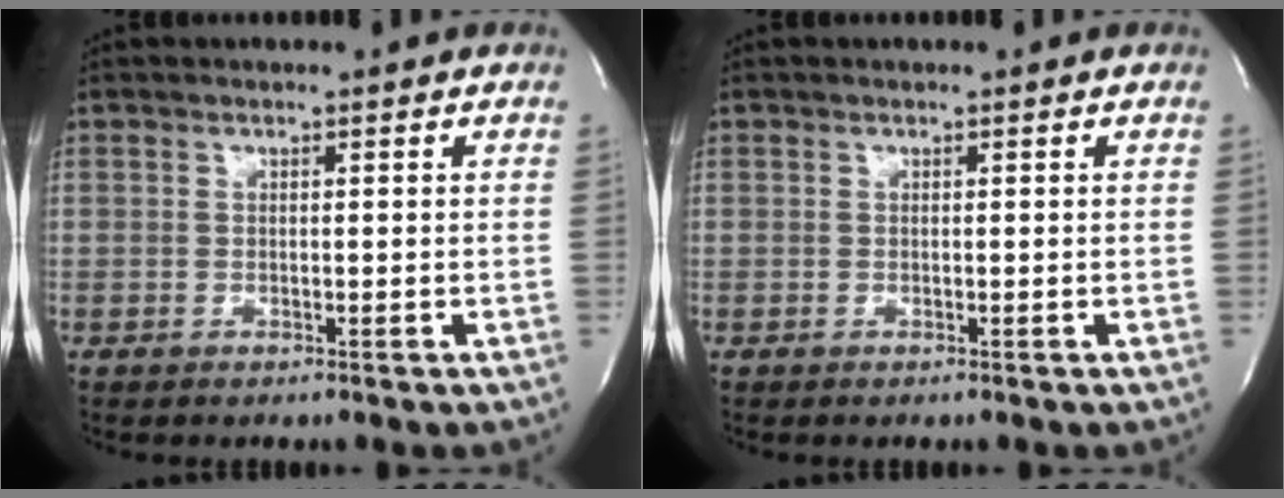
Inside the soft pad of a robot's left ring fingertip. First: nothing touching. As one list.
[{"total": 0.0}]